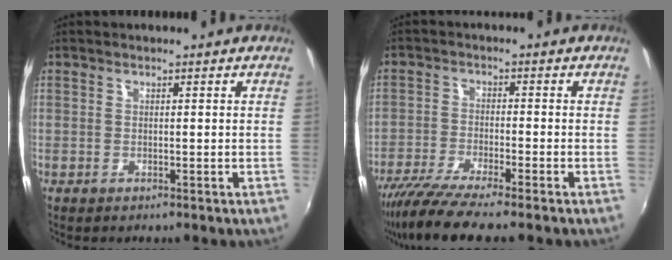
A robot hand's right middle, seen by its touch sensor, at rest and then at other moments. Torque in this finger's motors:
{"motor_torque": [1.12, -1.02, 0.23, 0.14]}